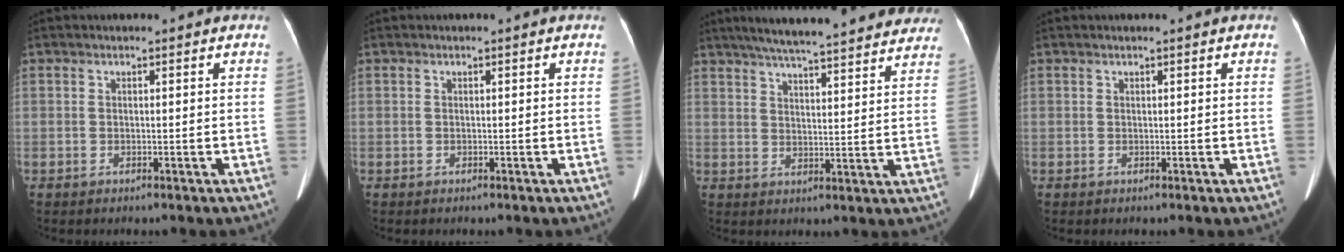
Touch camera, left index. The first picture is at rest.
{"total": 0.0}
{"total": 25.5, "force": [22.2, 3.8, 11.9], "torque": [-0.184, 0.000, 0.272]}
{"total": 1.2, "force": [-1.1, -0.3, -0.3], "torque": [0.002, -0.003, -0.012]}